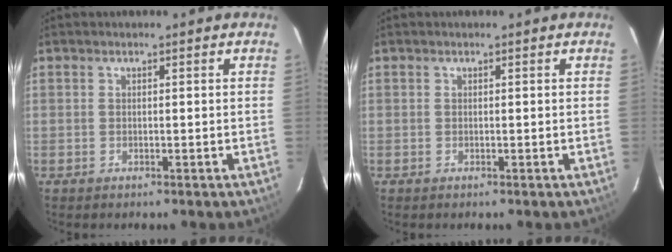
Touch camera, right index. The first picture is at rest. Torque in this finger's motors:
{"motor_torque": [0.00, 0.03, -0.01, 0.00]}